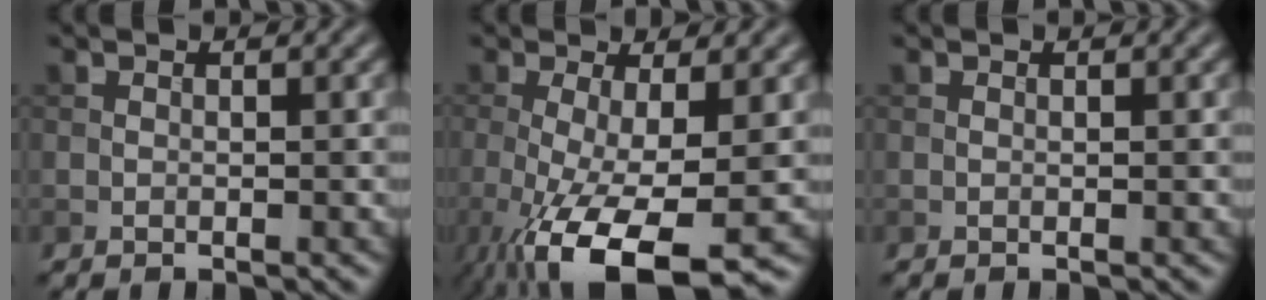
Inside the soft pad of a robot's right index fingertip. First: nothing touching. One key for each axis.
{"total": 9.5, "fx": -3.9, "fy": 2.6, "fz": 8.2, "tx": -0.155, "ty": -0.022, "tz": -0.063}
{"total": 0.0}